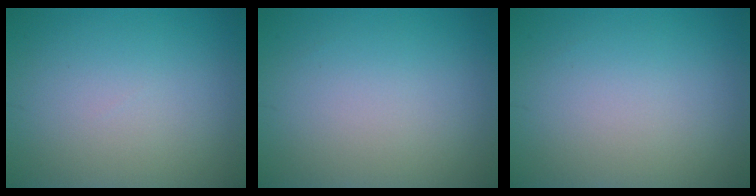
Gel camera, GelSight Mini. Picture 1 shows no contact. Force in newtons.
{"total": 0.0}
{"total": 0.0}